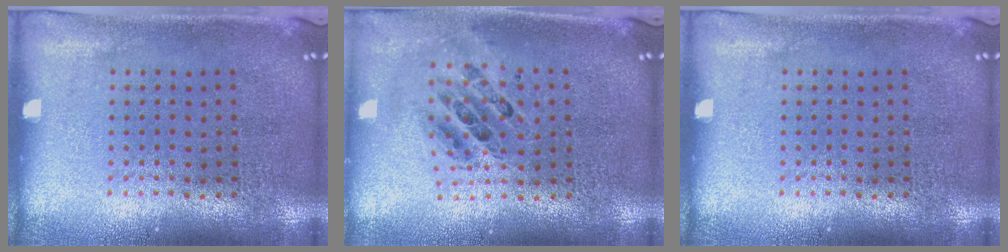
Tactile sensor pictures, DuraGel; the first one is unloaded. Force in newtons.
{"total": 0.7, "press": 0.7, "slide": 0.1}
{"total": 0.0}